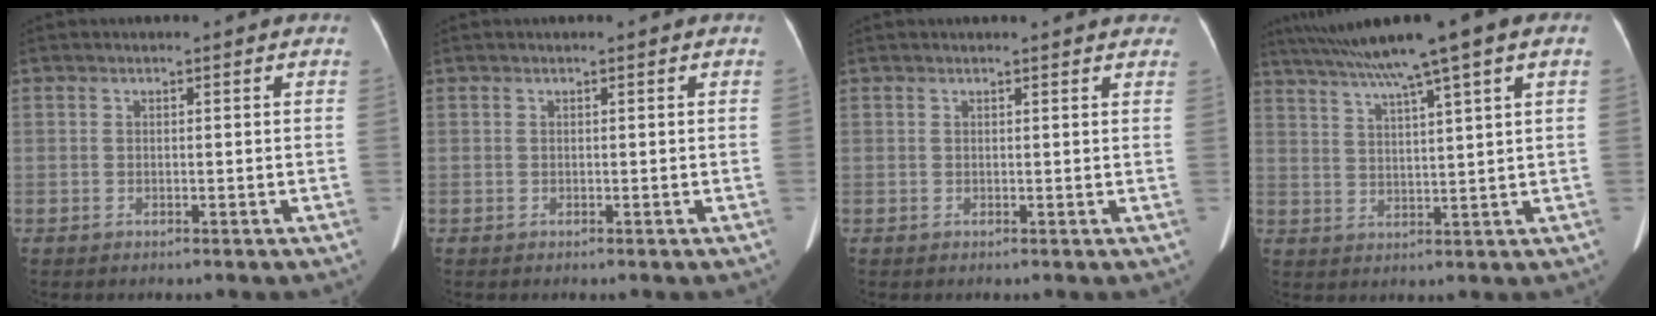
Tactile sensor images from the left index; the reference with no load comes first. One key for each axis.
{"total": 0.0}
{"total": 7.4, "fx": 7.0, "fy": 1.5, "fz": 2.1, "tx": -0.016, "ty": 0.006, "tz": 0.057}
{"total": 13.6, "fx": 8.8, "fy": 0.1, "fz": 10.4, "tx": -0.170, "ty": 0.048, "tz": 0.130}